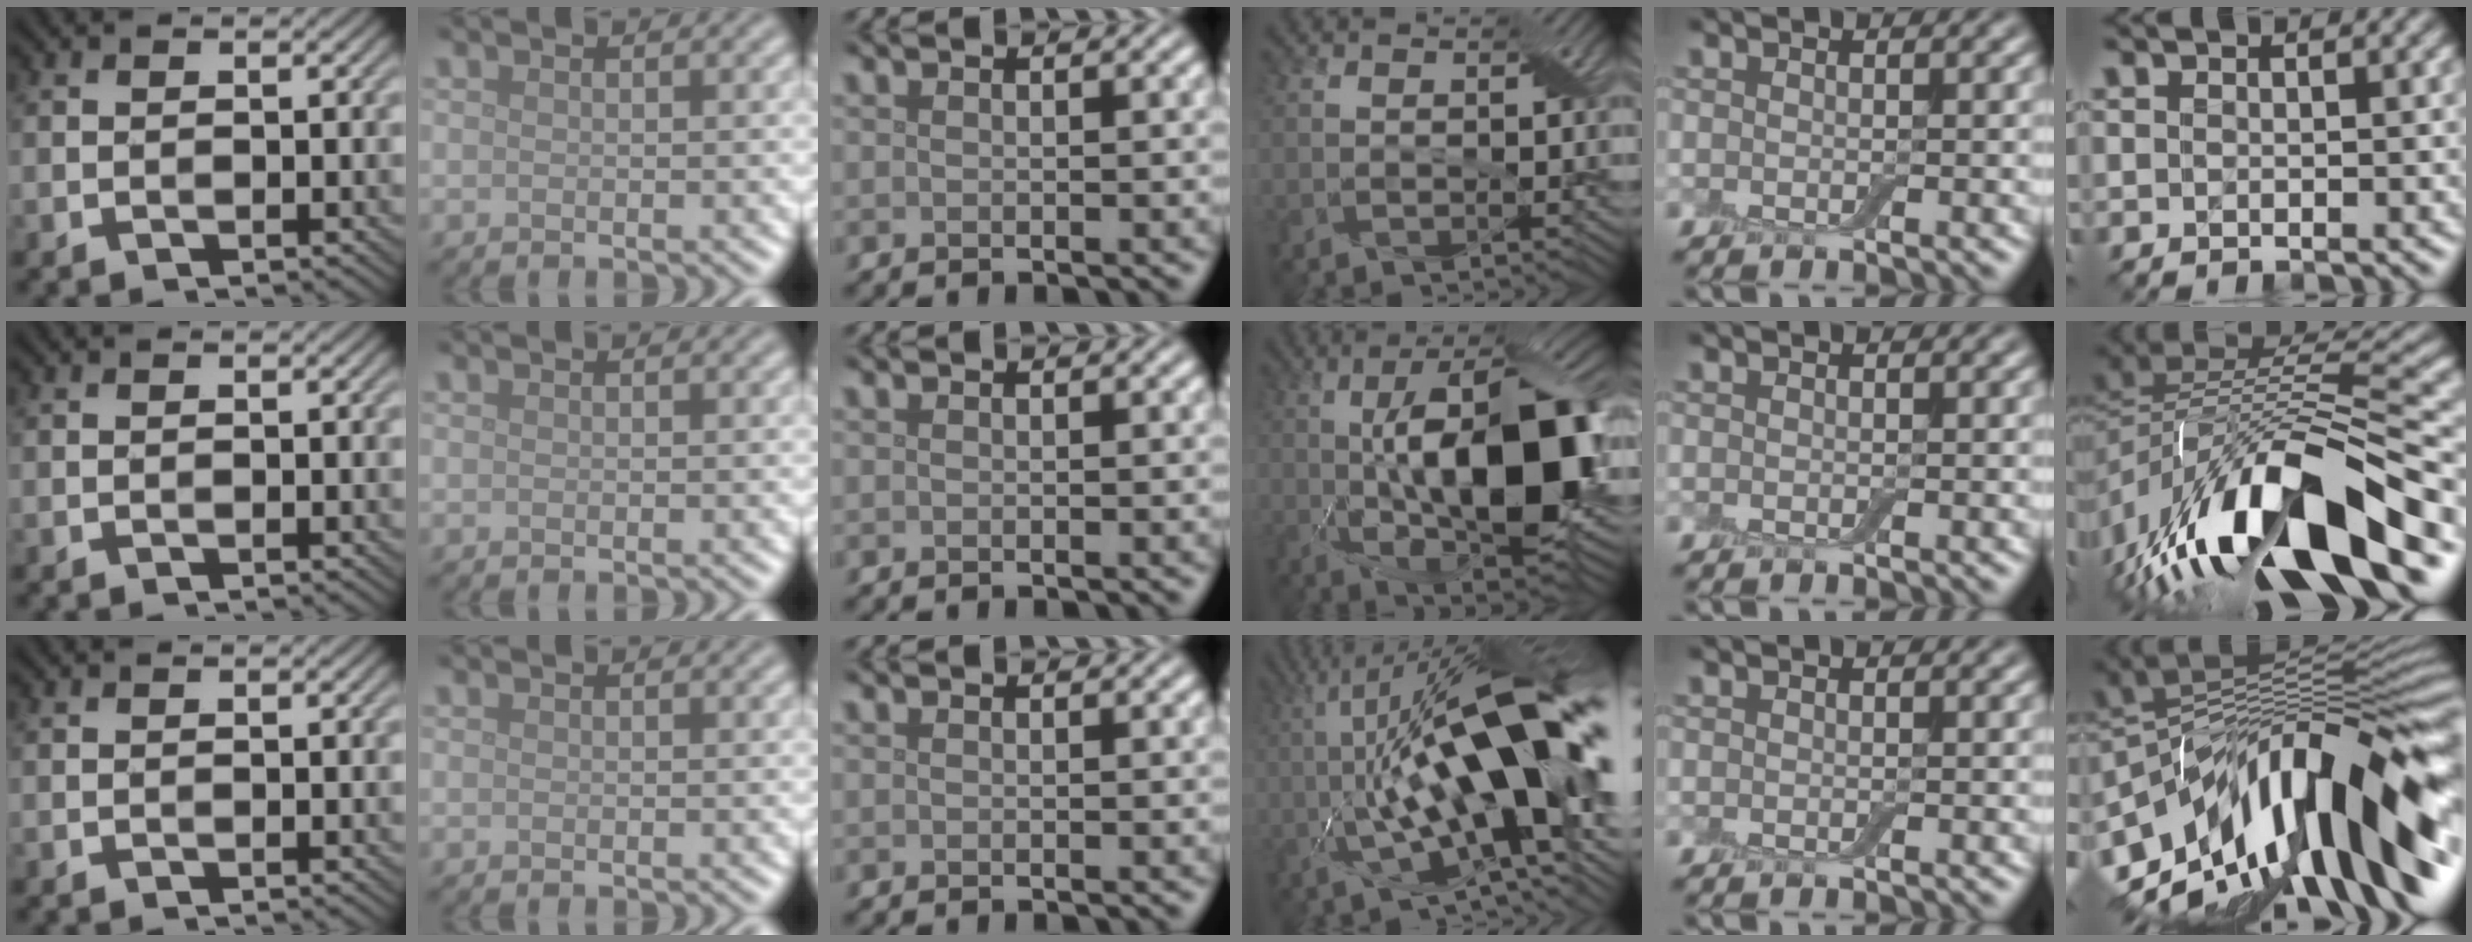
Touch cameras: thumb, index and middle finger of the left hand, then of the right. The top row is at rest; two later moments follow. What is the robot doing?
{"motion": "close", "object": "airpods case & airpods"}